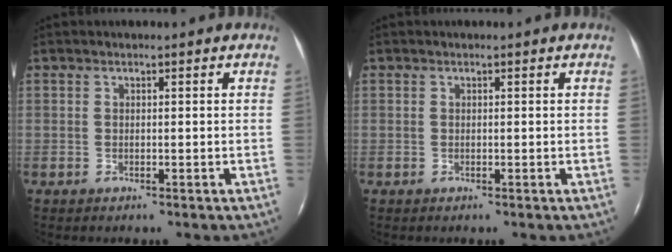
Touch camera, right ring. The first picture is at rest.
{"total": 0.0}